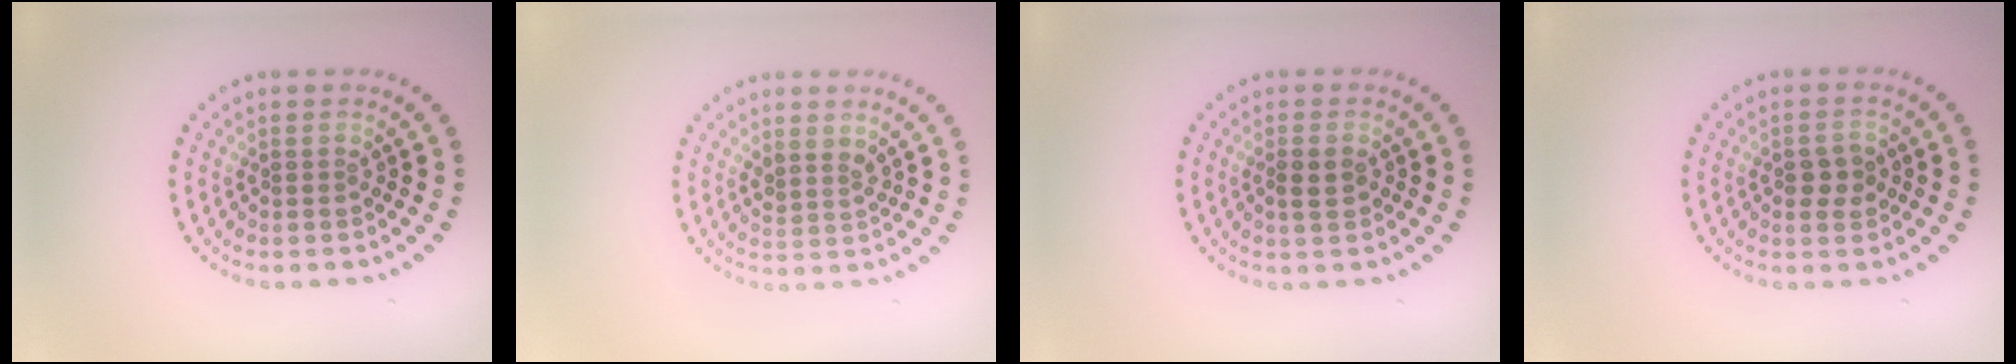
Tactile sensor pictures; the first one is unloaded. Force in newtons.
{"total": 1.7, "press": 1.3, "slide": 1.0}
{"total": 1.9, "press": 1.8, "slide": 0.4}
{"total": 2.1, "press": 2.1, "slide": 0.3}